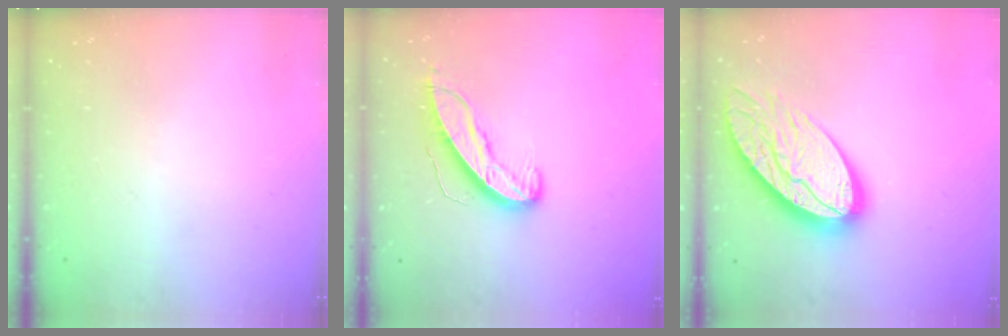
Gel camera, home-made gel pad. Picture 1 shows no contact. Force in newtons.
{"total": 9.6, "press": 9.6, "slide": 0.5}
{"total": 18.6, "press": 18.6, "slide": 1.6}